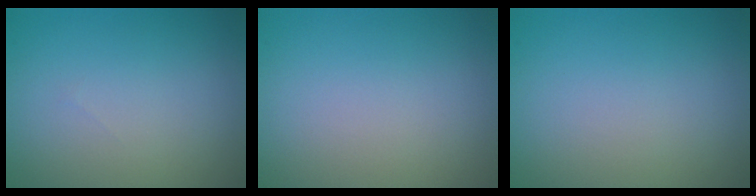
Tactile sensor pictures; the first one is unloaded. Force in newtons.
{"total": 0.0}
{"total": 0.0}